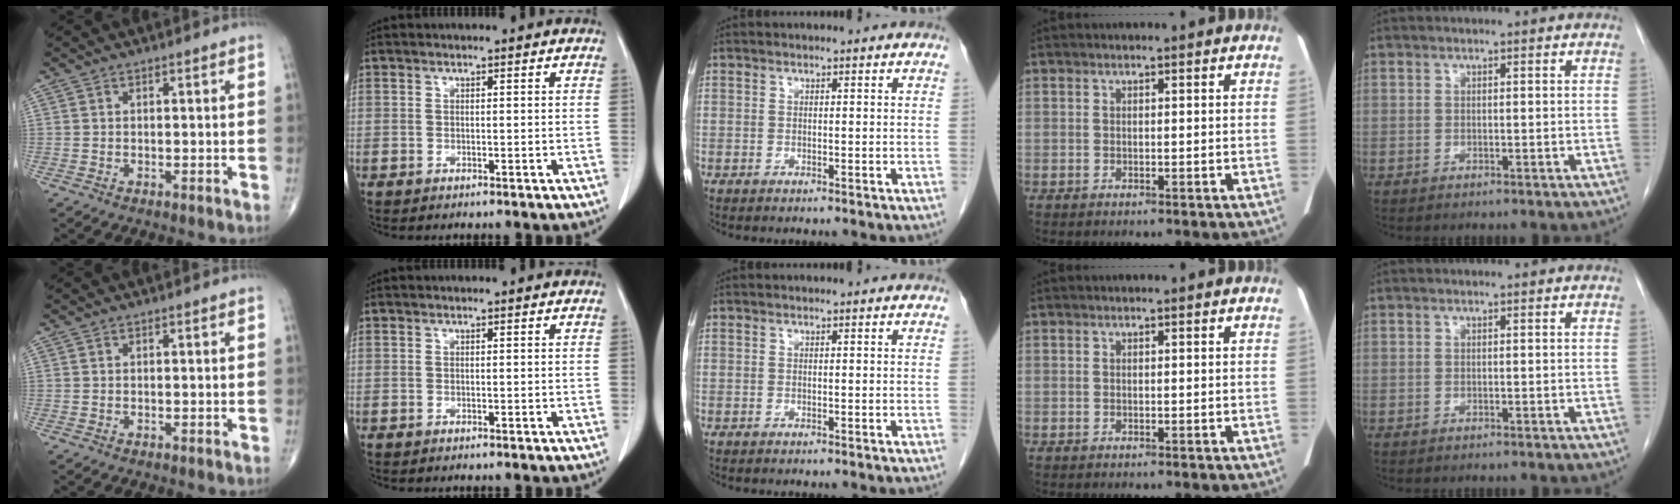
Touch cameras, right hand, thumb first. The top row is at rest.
{}